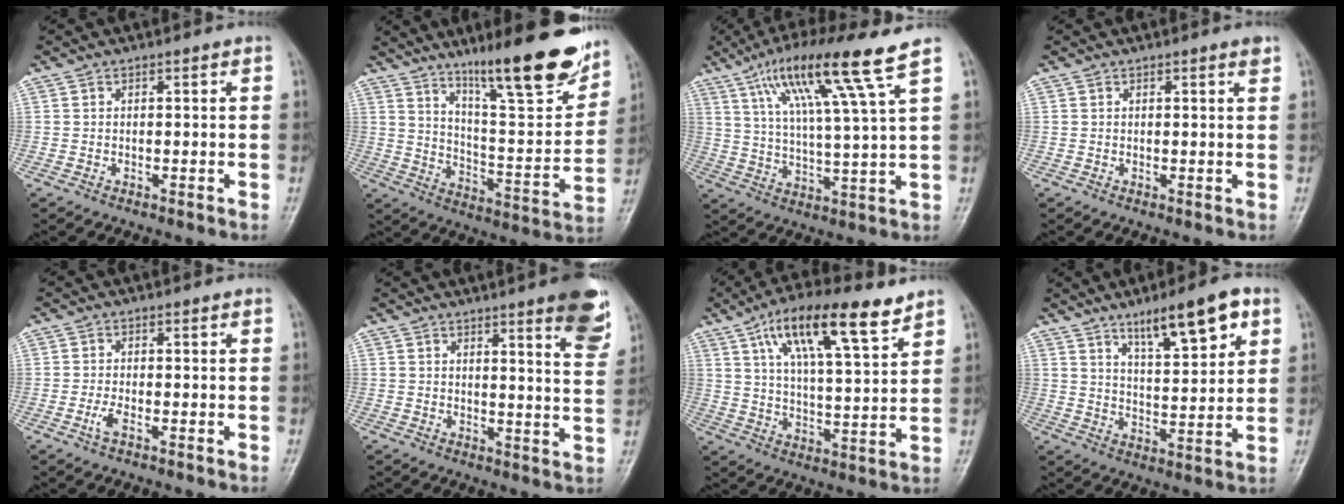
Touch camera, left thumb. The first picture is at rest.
{"total": 20.3, "force": [14.0, 3.9, 14.1], "torque": [-0.173, -0.079, 0.225]}
{"total": 15.2, "force": [8.5, 0.1, 12.6], "torque": [-0.224, -0.023, 0.149]}
{"total": 1.1, "force": [0.7, 0.0, 0.8], "torque": [-0.010, -0.004, 0.008]}
{"total": 2.0, "force": [-0.8, 0.6, 1.7], "torque": [-0.040, 0.002, -0.017]}
{"total": 9.6, "force": [5.8, 1.3, 7.6], "torque": [-0.078, -0.034, 0.066]}
{"total": 16.7, "force": [9.6, 4.8, 12.8], "torque": [-0.198, -0.026, 0.163]}
{"total": 11.9, "force": [7.0, 3.0, 9.2], "torque": [-0.128, -0.034, 0.114]}